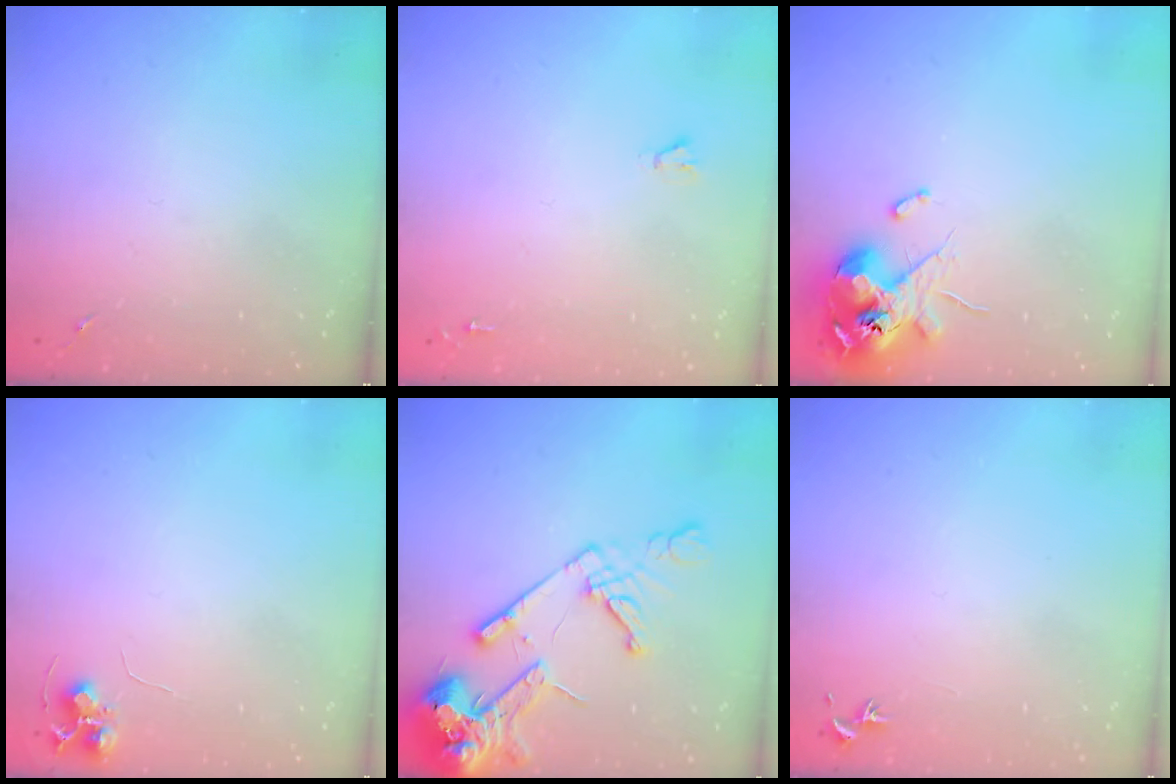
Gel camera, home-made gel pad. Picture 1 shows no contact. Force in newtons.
{"total": 1.6, "press": 1.6, "slide": 0.1}
{"total": 12.1, "press": 11.9, "slide": 2.2}
{"total": 6.9, "press": 6.9, "slide": 0.7}
{"total": 16.9, "press": 16.7, "slide": 2.4}
{"total": 0.8, "press": 0.7, "slide": 0.3}